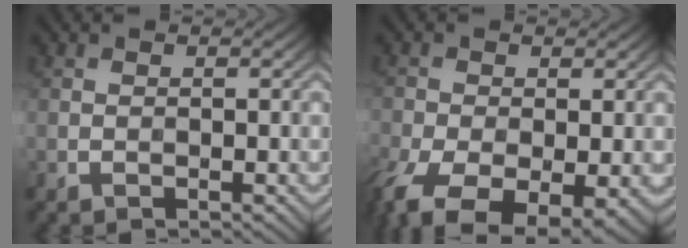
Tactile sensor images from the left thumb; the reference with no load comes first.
{"total": 12.6, "force": [-7.2, 6.3, 8.2], "torque": [-0.185, -0.061, -0.107]}